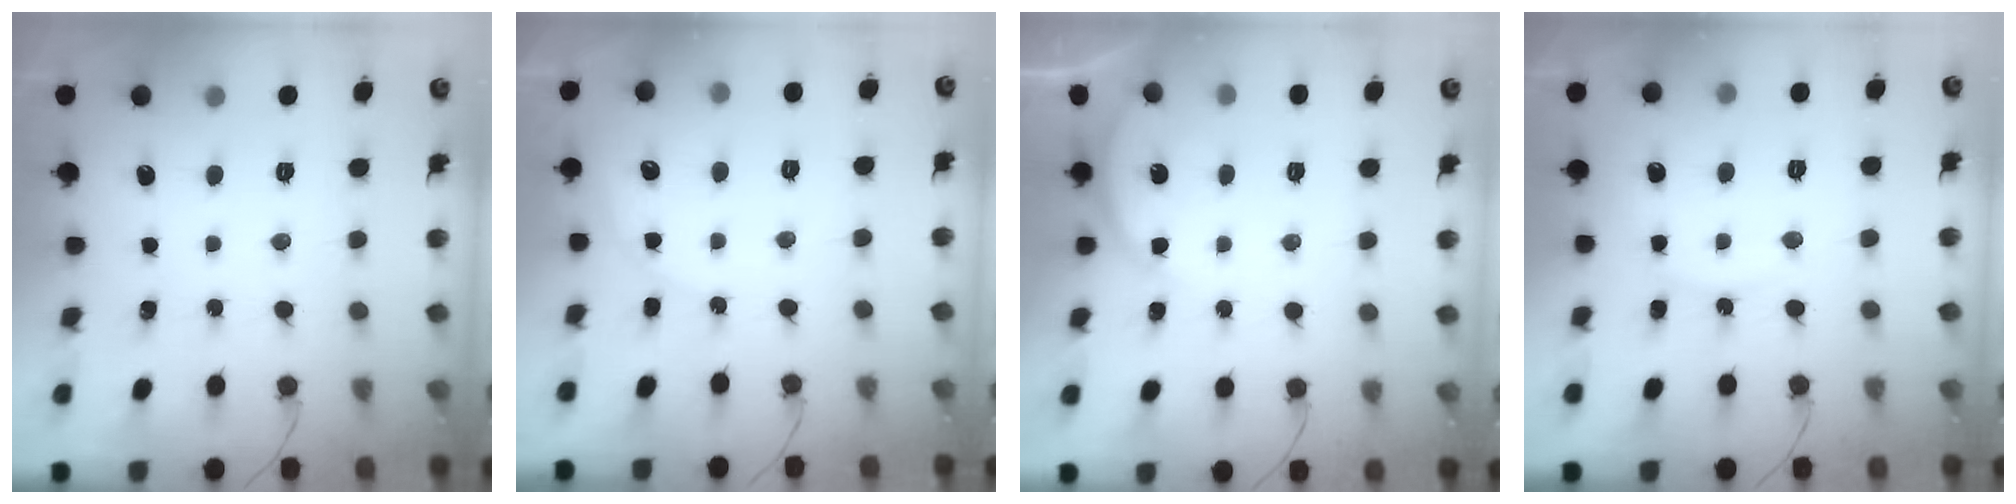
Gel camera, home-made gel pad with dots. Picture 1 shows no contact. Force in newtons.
{"total": 6.4, "press": 6.4, "slide": 0.1}
{"total": 2.9, "press": 2.9, "slide": 0.5}
{"total": 7.7, "press": 7.7, "slide": 0.3}